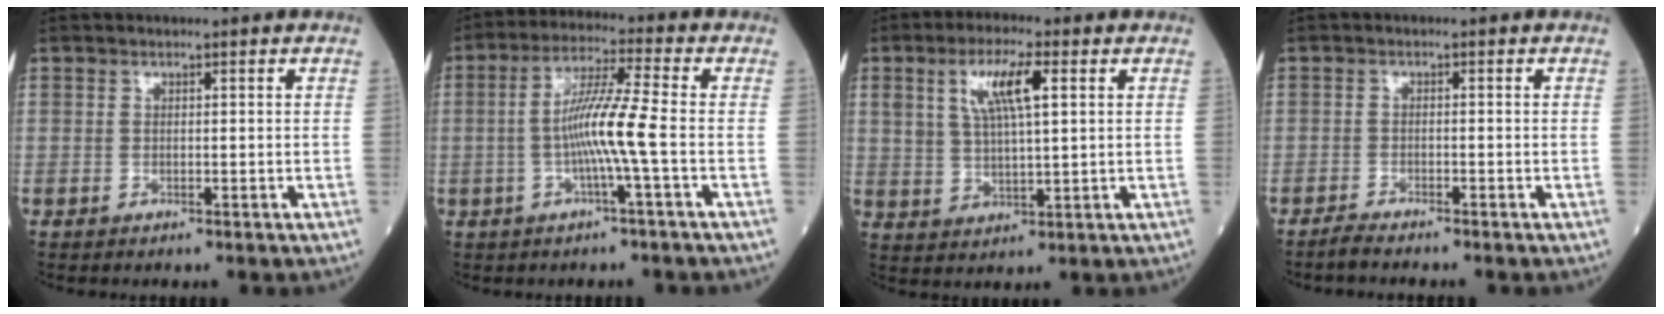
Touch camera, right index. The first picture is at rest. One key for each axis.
{"total": 8.2, "fx": -1.4, "fy": -0.9, "fz": 8.0, "tx": -0.155, "ty": 0.006, "tz": -0.030}
{"total": 8.0, "fx": 2.9, "fy": 1.8, "fz": 7.2, "tx": -0.141, "ty": 0.011, "tz": 0.058}
{"total": 2.1, "fx": -2.0, "fy": -0.1, "fz": 0.6, "tx": -0.020, "ty": -0.005, "tz": -0.036}